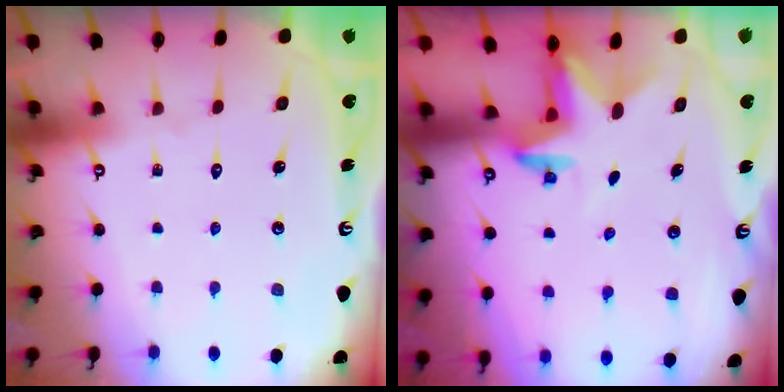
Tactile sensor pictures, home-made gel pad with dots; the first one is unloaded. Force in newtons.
{"total": 2.4, "press": 2.3, "slide": 0.4}